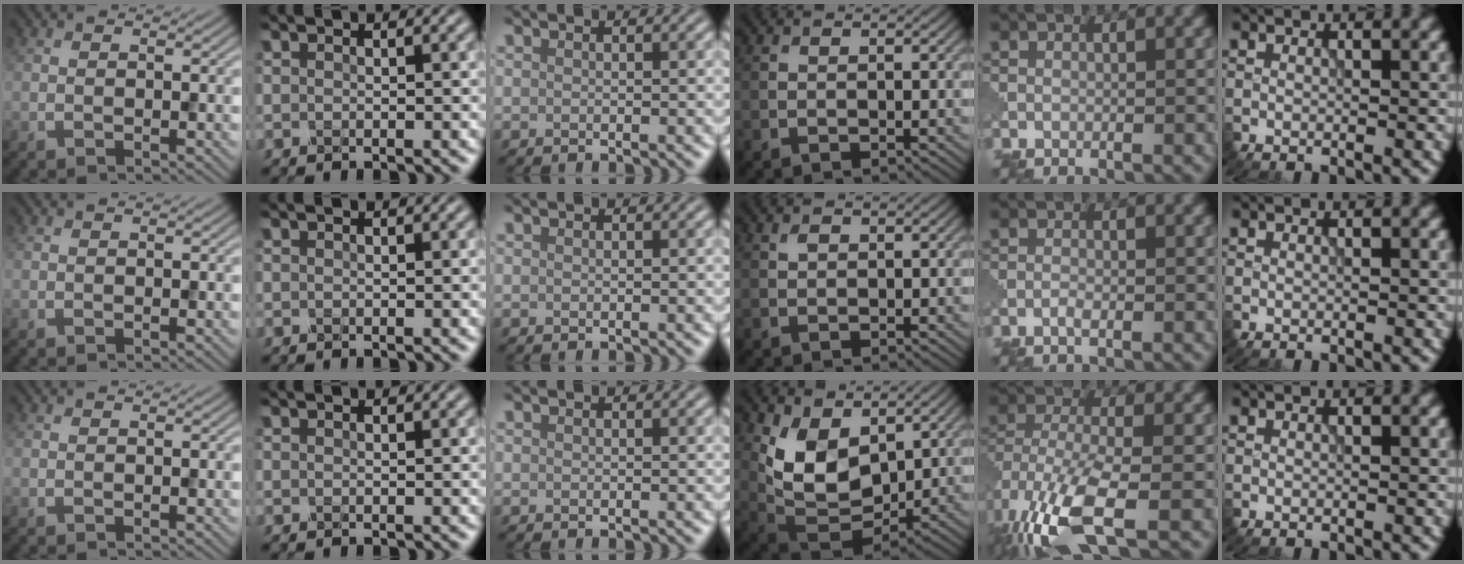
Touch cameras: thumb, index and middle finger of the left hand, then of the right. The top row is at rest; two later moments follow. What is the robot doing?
{"motion": "squeeze", "object": "clothespin"}